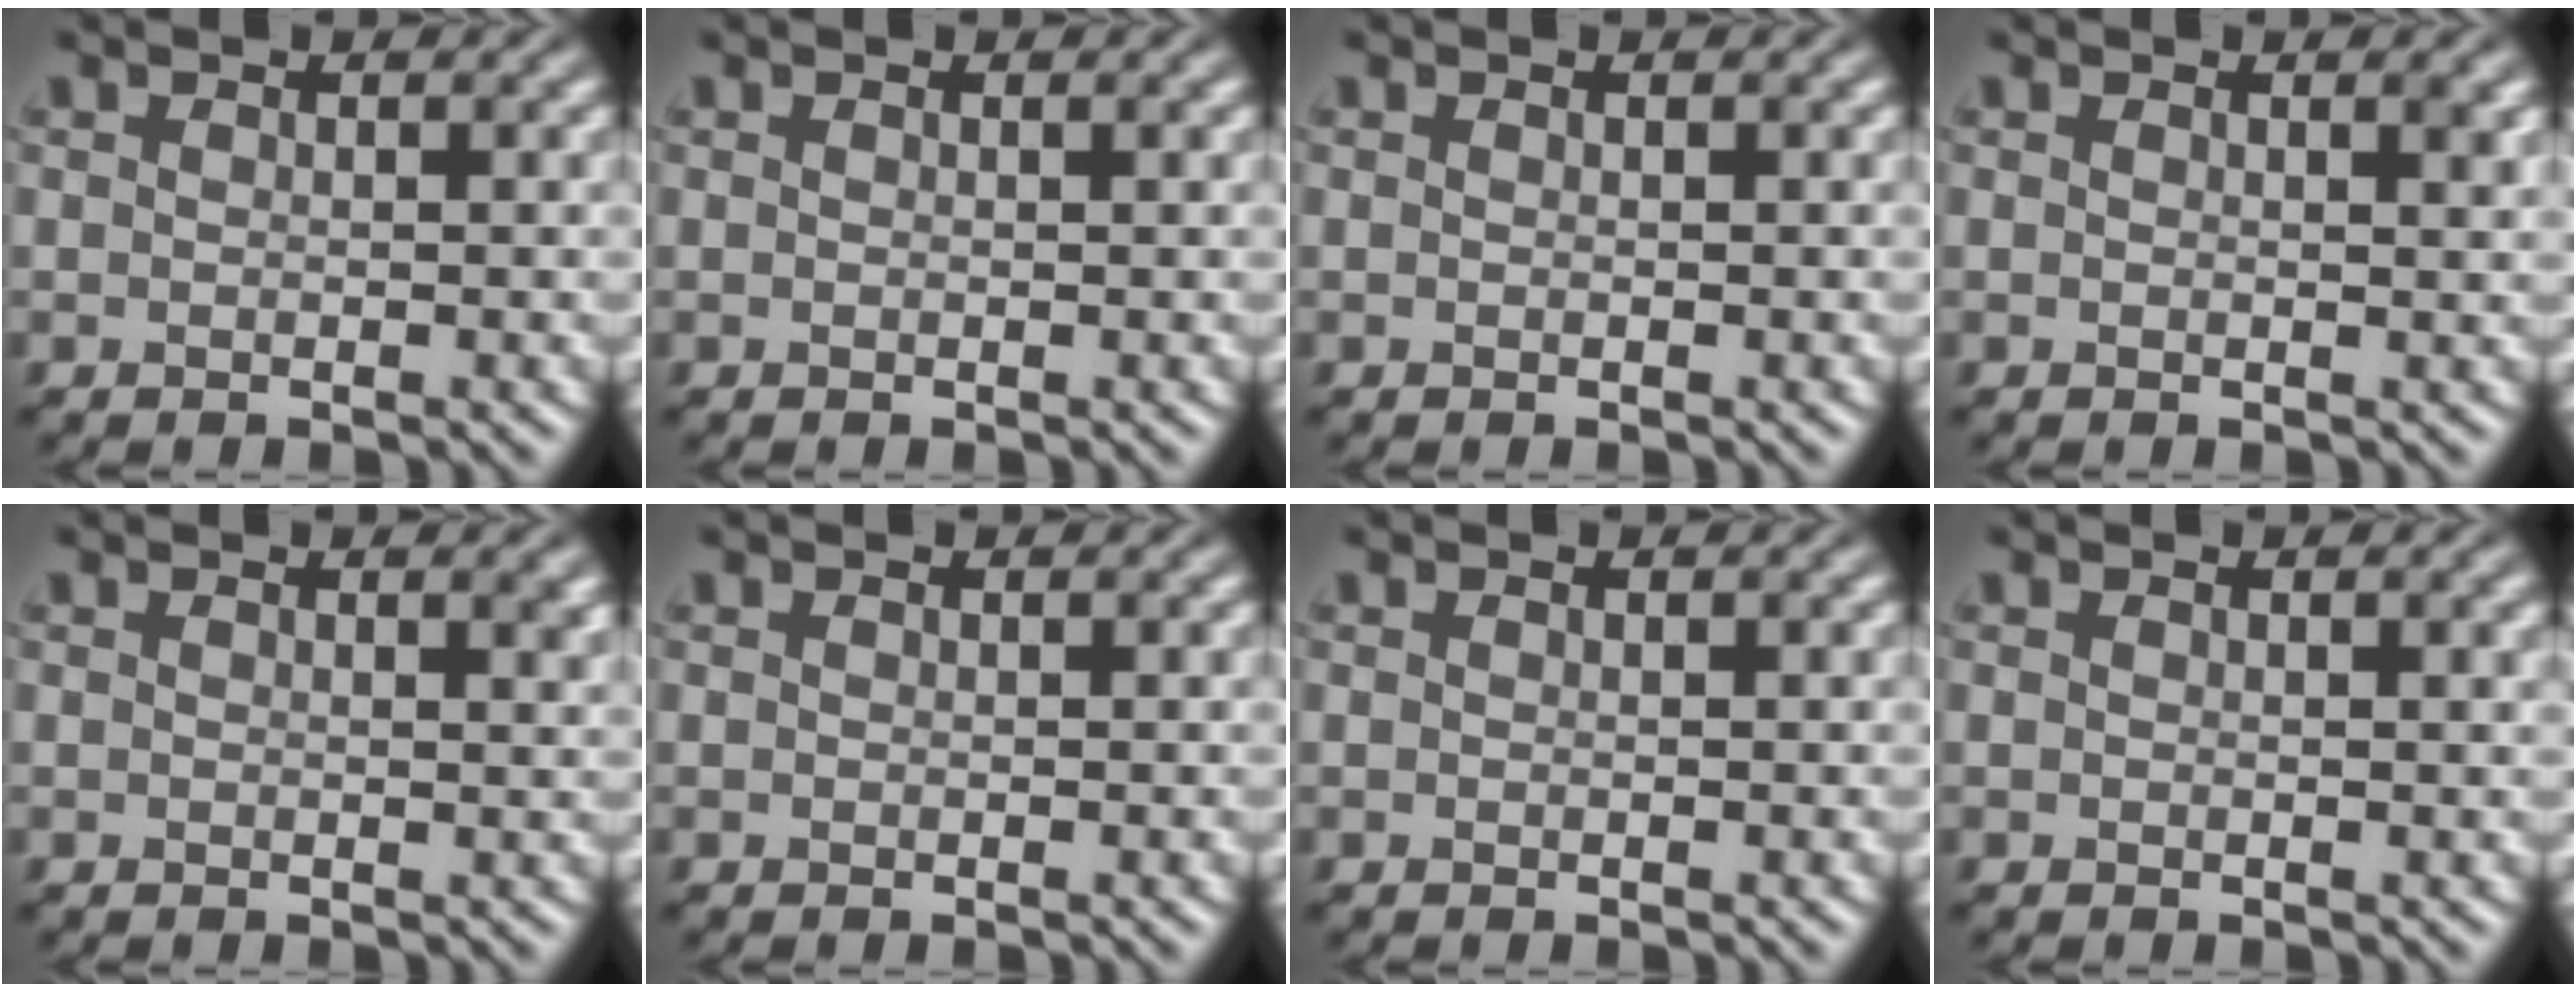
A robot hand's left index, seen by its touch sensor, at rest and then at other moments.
{"total": 0.0}
{"total": 0.0}
{"total": 0.8, "force": [0.5, 0.2, 0.6], "torque": [-0.006, -0.001, 0.007]}
{"total": 1.1, "force": [0.7, 0.4, 0.7], "torque": [-0.003, 0.002, 0.010]}
{"total": 0.0}
{"total": 0.0}
{"total": 0.8, "force": [0.4, 0.2, 0.7], "torque": [-0.006, 0.004, 0.006]}